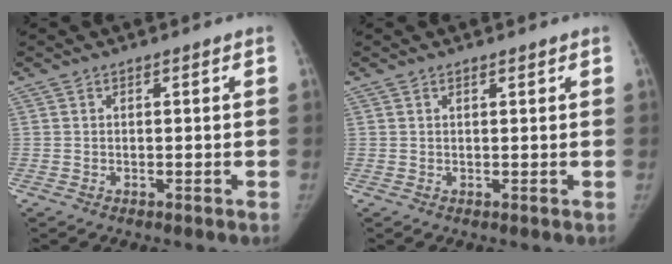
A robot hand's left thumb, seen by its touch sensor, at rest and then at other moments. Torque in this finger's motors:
{"motor_torque": [-0.28, -0.06, -0.64, 0.27, -0.03]}